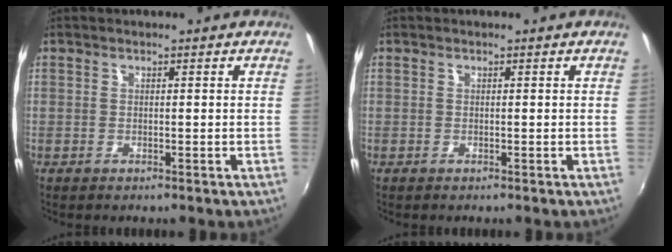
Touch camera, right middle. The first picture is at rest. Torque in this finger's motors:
{"motor_torque": [0.11, -0.09, 0.03, 0.00]}